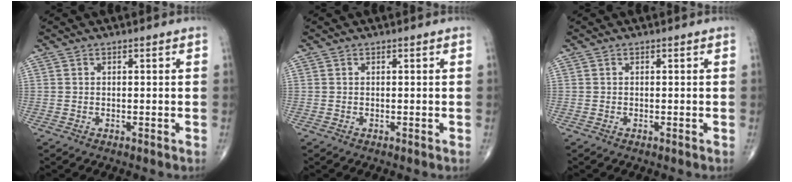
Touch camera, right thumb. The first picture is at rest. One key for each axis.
{"total": 0.0}
{"total": 0.0}